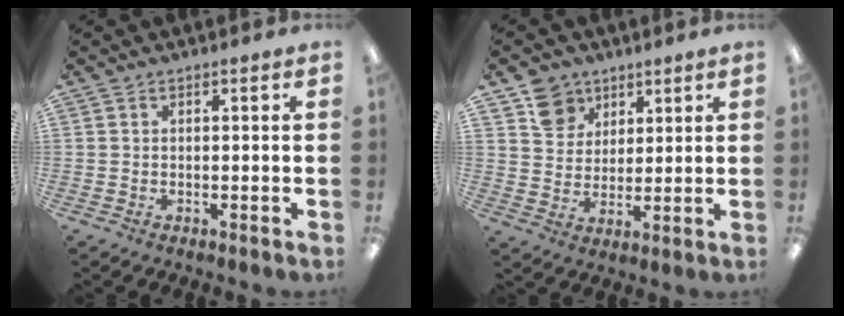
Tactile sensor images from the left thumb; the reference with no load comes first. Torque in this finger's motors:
{"motor_torque": [0.63, 0.50, 0.51, -0.41, -0.01]}